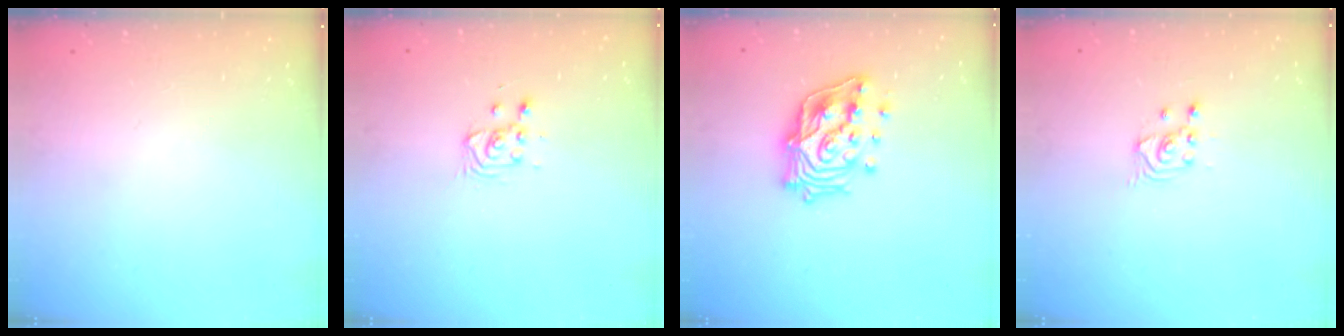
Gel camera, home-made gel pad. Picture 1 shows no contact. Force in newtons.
{"total": 3.6, "press": 3.6, "slide": 0.1}
{"total": 18.3, "press": 18.1, "slide": 2.4}
{"total": 2.7, "press": 2.7, "slide": 0.2}